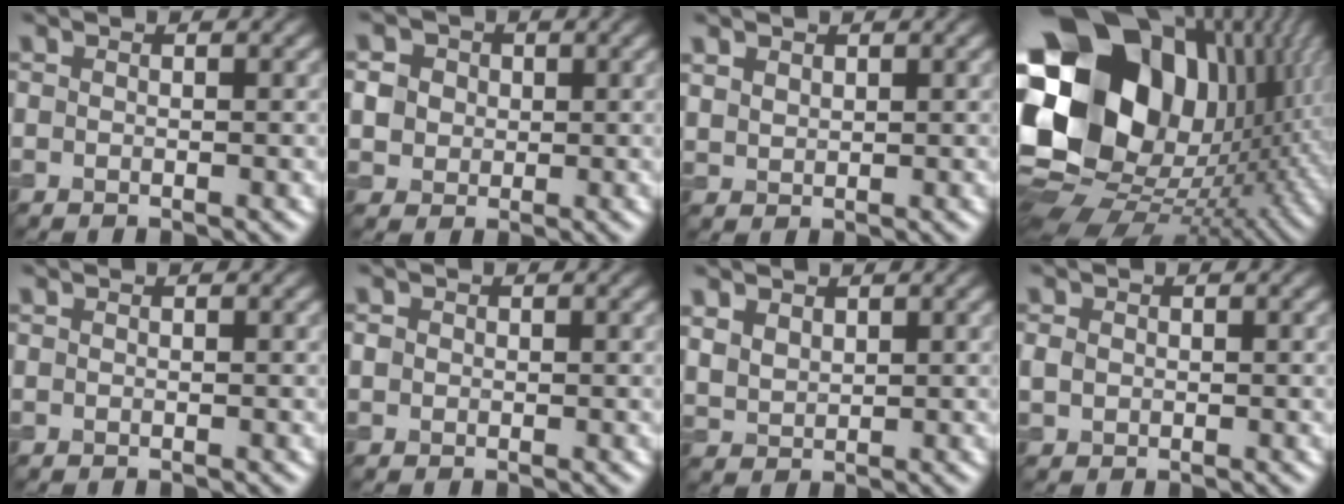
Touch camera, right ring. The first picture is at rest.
{"total": 4.0, "force": [1.1, 3.5, 1.5], "torque": [-0.034, 0.011, 0.018]}
{"total": 1.7, "force": [1.2, 1.0, 0.6], "torque": [-0.015, -0.001, 0.026]}
{"total": 23.5, "force": [2.7, 18.5, 14.2], "torque": [-0.272, -0.034, 0.023]}
{"total": 0.0}
{"total": 0.8, "force": [0.0, 0.8, 0.2], "torque": [-0.001, -0.001, -0.003]}
{"total": 2.5, "force": [1.5, 1.7, 1.2], "torque": [-0.032, -0.002, 0.033]}
{"total": 1.3, "force": [0.1, 1.1, 0.7], "torque": [-0.013, 0.000, 0.000]}